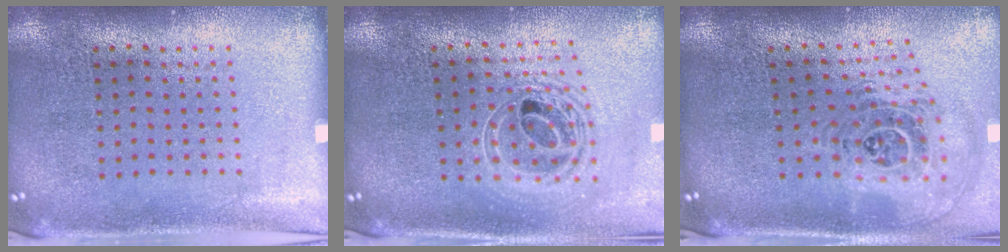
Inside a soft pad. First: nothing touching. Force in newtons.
{"total": 2.0, "press": 1.5, "slide": 1.3}
{"total": 1.6, "press": 1.4, "slide": 0.8}